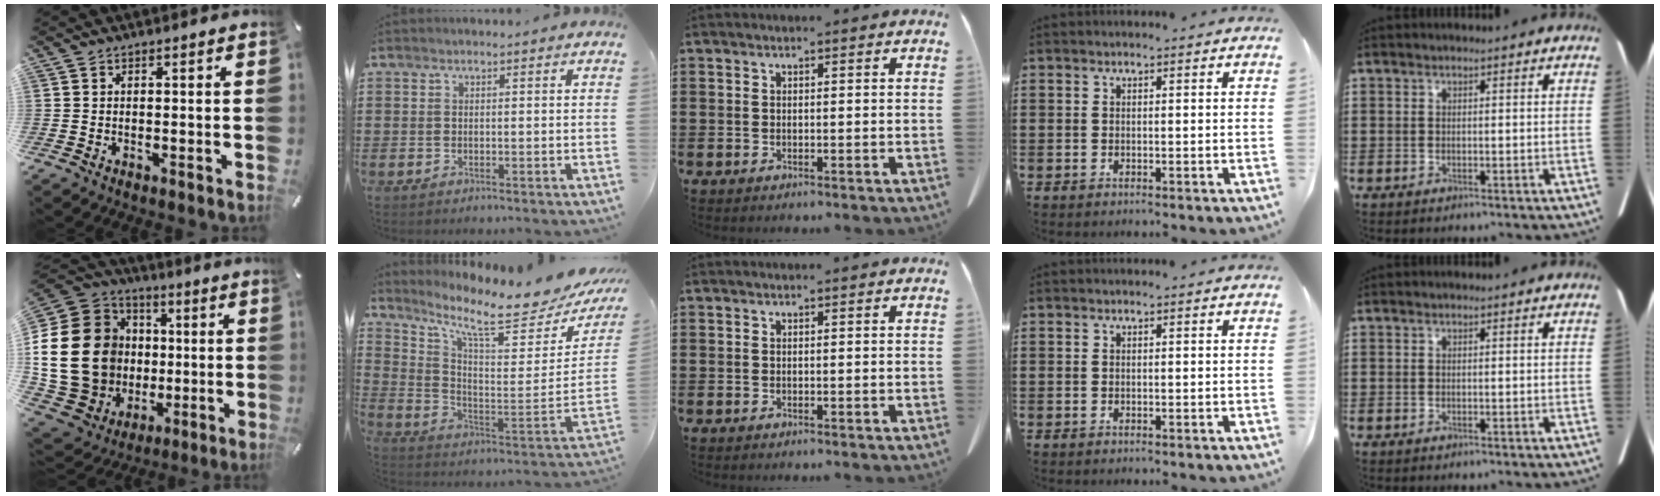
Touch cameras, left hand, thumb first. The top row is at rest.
{"thumb": {"total": 25.9, "force": [0.3, 21.9, 13.8], "torque": [-0.290, -0.001, 0.047]}, "index": {"total": 9.1, "force": [7.1, 1.2, 5.5], "torque": [-0.123, -0.065, 0.112]}}